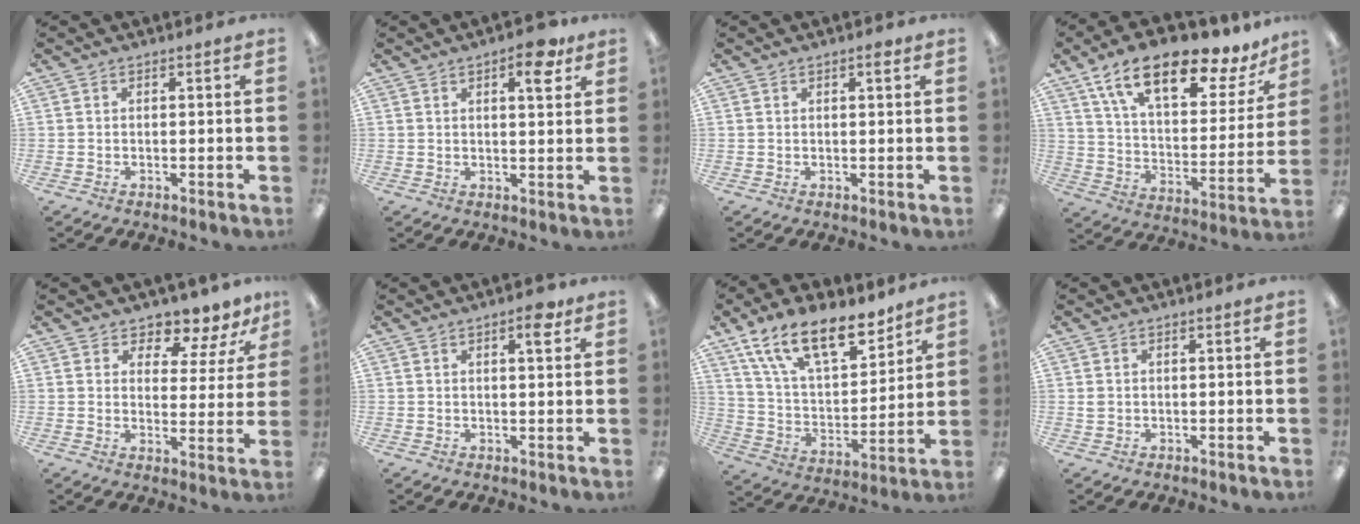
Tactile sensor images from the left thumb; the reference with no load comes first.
{"total": 7.4, "force": [4.3, 2.7, 5.4], "torque": [-0.059, -0.020, 0.064]}
{"total": 1.8, "force": [1.2, 0.5, 1.2], "torque": [-0.010, -0.004, 0.016]}
{"total": 19.8, "force": [13.8, 7.3, 12.2], "torque": [-0.205, -0.083, 0.236]}
{"total": 7.0, "force": [6.3, 2.3, 2.0], "torque": [-0.033, -0.057, 0.108]}
{"total": 4.6, "force": [2.7, 1.5, 3.4], "torque": [-0.041, -0.008, 0.039]}
{"total": 18.7, "force": [13.3, 8.2, 10.3], "torque": [-0.176, -0.073, 0.237]}
{"total": 1.1, "force": [0.3, 0.9, 0.5], "torque": [-0.011, 0.004, 0.005]}